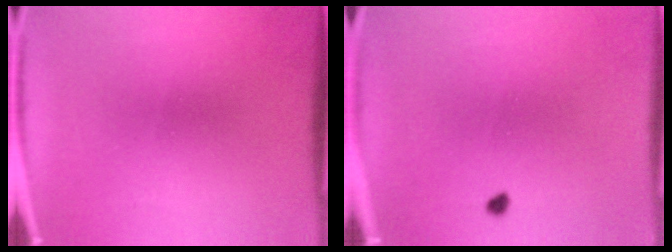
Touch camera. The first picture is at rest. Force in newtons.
{"total": 0.7}